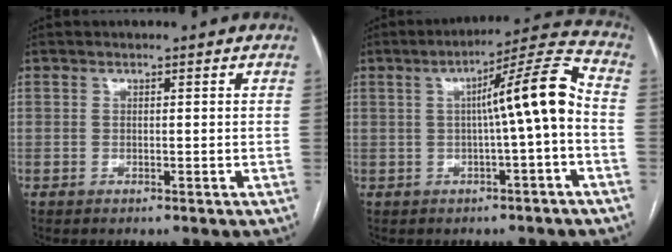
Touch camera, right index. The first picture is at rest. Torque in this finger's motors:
{"motor_torque": [1.06, -0.29, 0.49, 0.14]}